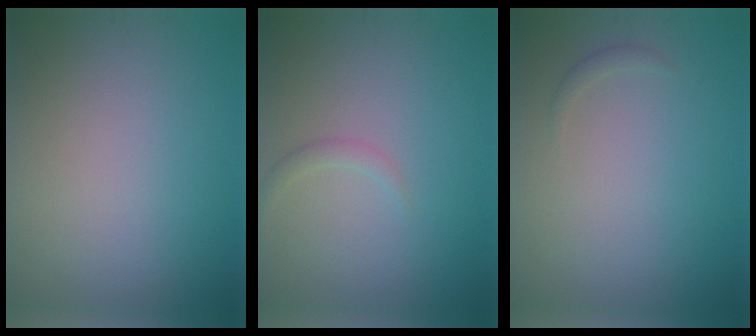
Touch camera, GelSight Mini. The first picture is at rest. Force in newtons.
{"total": 1.0, "press": 1.0, "slide": 0.1}
{"total": 0.6, "press": 0.6, "slide": 0.0}